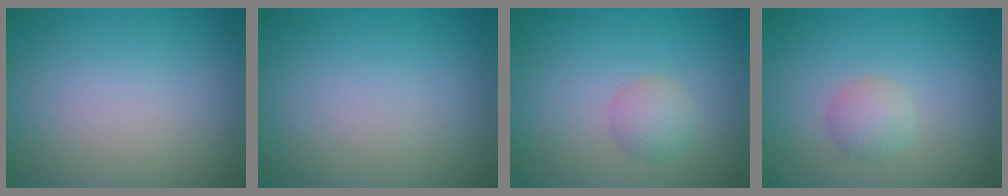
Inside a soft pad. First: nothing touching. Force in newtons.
{"total": 0.0}
{"total": 1.9, "press": 1.9, "slide": 0.0}
{"total": 1.8, "press": 1.8, "slide": 0.1}